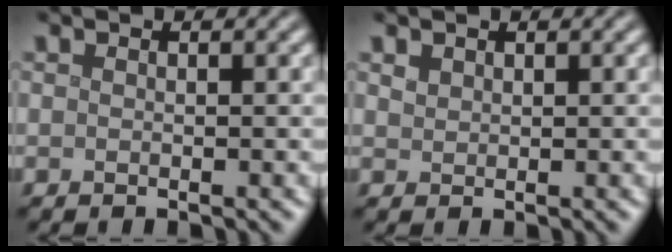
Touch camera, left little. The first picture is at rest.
{"total": 0.9, "force": [0.7, 0.5, 0.2], "torque": [-0.005, -0.001, 0.017]}